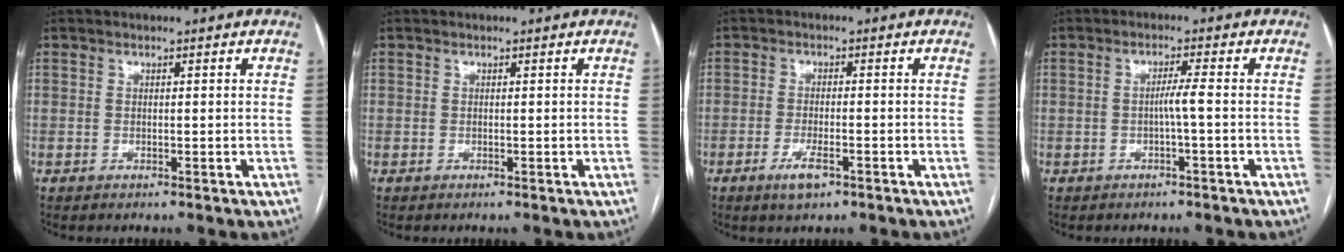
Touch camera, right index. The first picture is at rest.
{"total": 0.0}
{"total": 3.7, "force": [-2.1, 0.9, 2.9], "torque": [-0.058, -0.003, -0.036]}
{"total": 2.2, "force": [-0.6, -0.3, 2.1], "torque": [-0.033, 0.002, -0.009]}